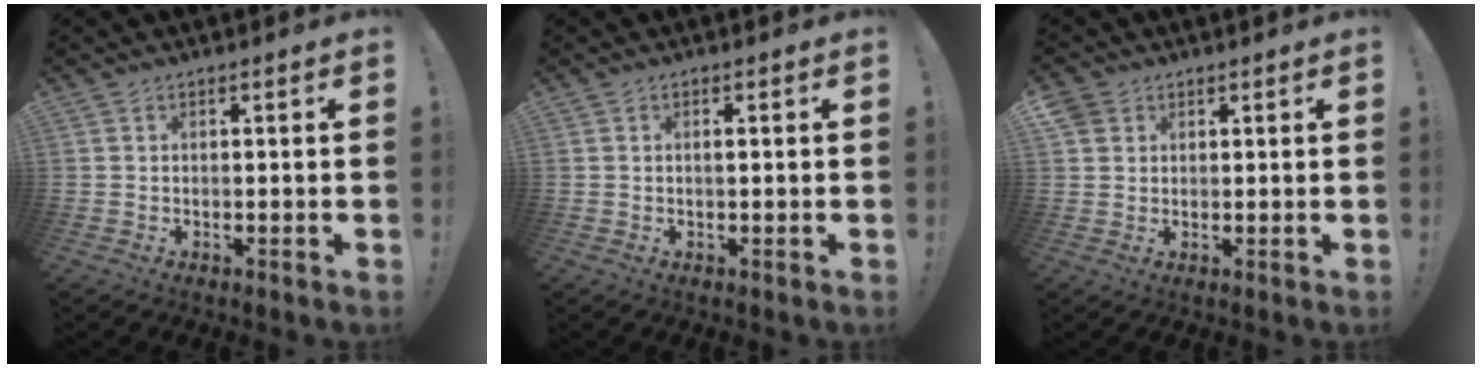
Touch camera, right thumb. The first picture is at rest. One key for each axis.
{"total": 0.8, "fx": 0.0, "fy": 0.1, "fz": 0.8, "tx": -0.011, "ty": -0.001, "tz": -0.001}
{"total": 3.5, "fx": 2.1, "fy": 2.7, "fz": 1.0, "tx": -0.014, "ty": -0.007, "tz": 0.039}